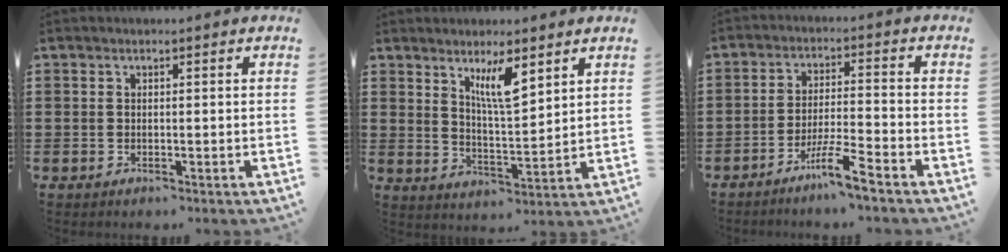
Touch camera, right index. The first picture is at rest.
{"total": 6.6, "force": [4.1, 1.5, 5.0], "torque": [-0.100, -0.007, 0.070]}
{"total": 6.4, "force": [-4.9, -0.1, 4.2], "torque": [-0.088, -0.008, -0.094]}